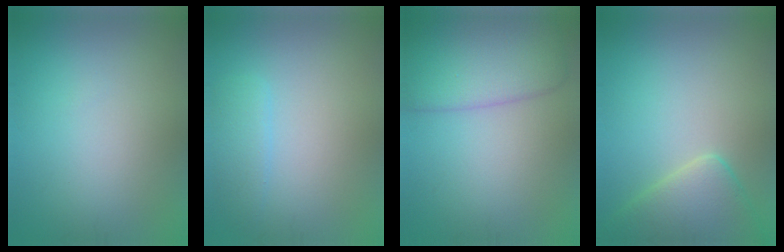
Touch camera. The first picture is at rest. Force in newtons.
{"total": 1.8, "press": 1.8, "slide": 0.2}
{"total": 5.9, "press": 5.9, "slide": 0.2}
{"total": 5.1, "press": 5.1, "slide": 0.5}